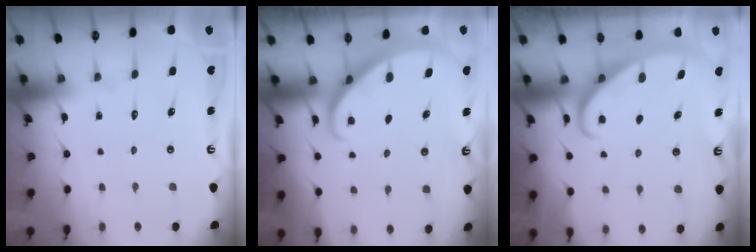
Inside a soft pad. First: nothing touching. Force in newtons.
{"total": 1.5, "press": 1.5, "slide": 0.1}
{"total": 2.8, "press": 2.8, "slide": 0.4}